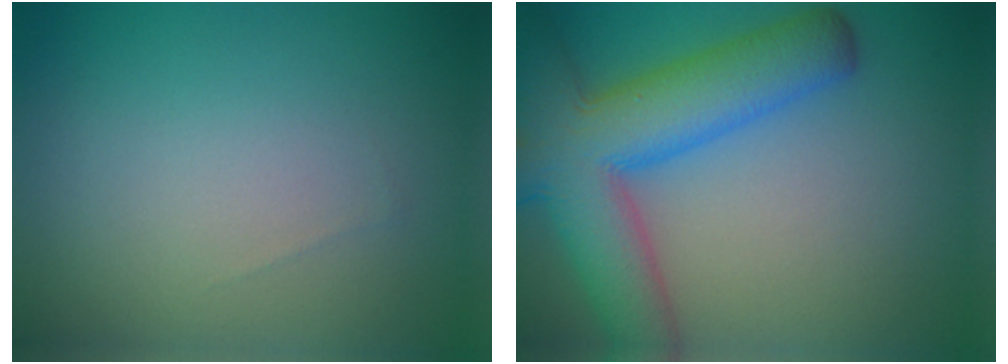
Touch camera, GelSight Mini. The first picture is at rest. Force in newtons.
{"total": 9.8, "press": 9.8, "slide": 0.6}